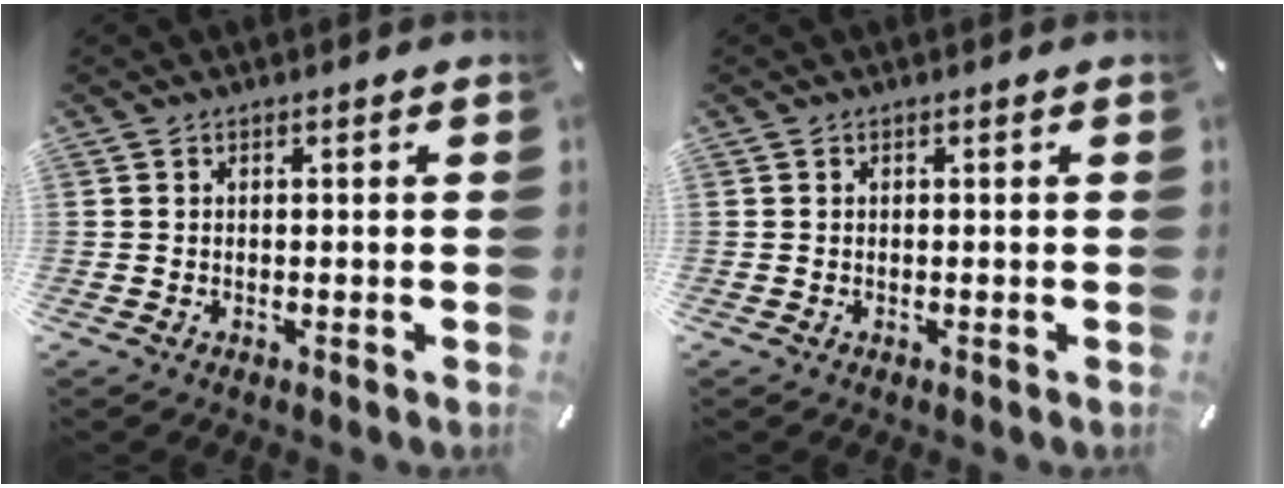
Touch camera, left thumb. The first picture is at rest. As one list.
[{"total": 0.0}]